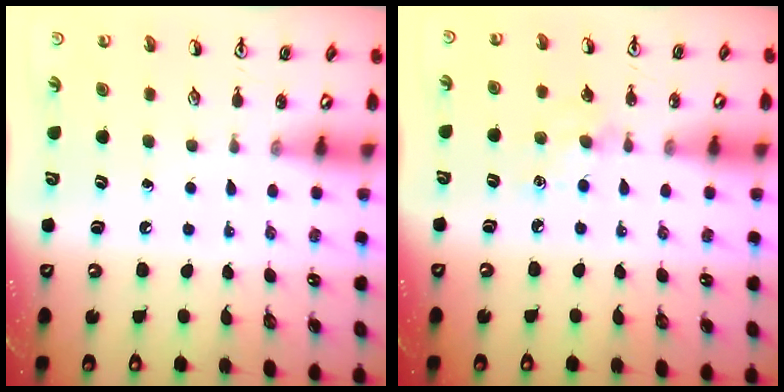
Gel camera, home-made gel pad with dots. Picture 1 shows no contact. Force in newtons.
{"total": 5.3, "press": 5.3, "slide": 0.7}